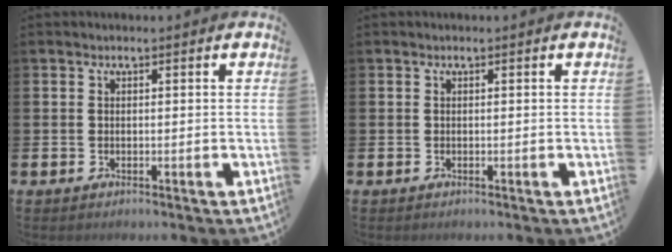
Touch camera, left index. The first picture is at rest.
{"total": 0.0}